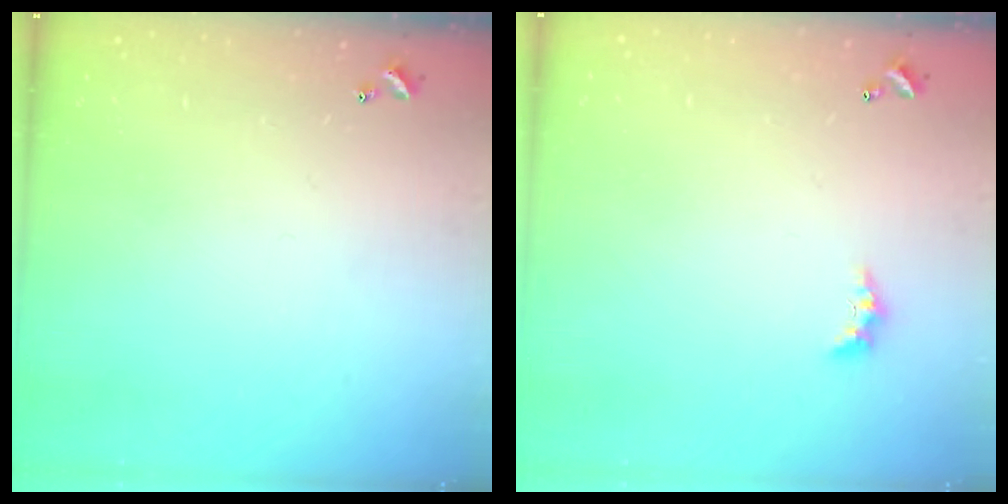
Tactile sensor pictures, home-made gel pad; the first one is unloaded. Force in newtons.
{"total": 2.1, "press": 2.0, "slide": 0.7}